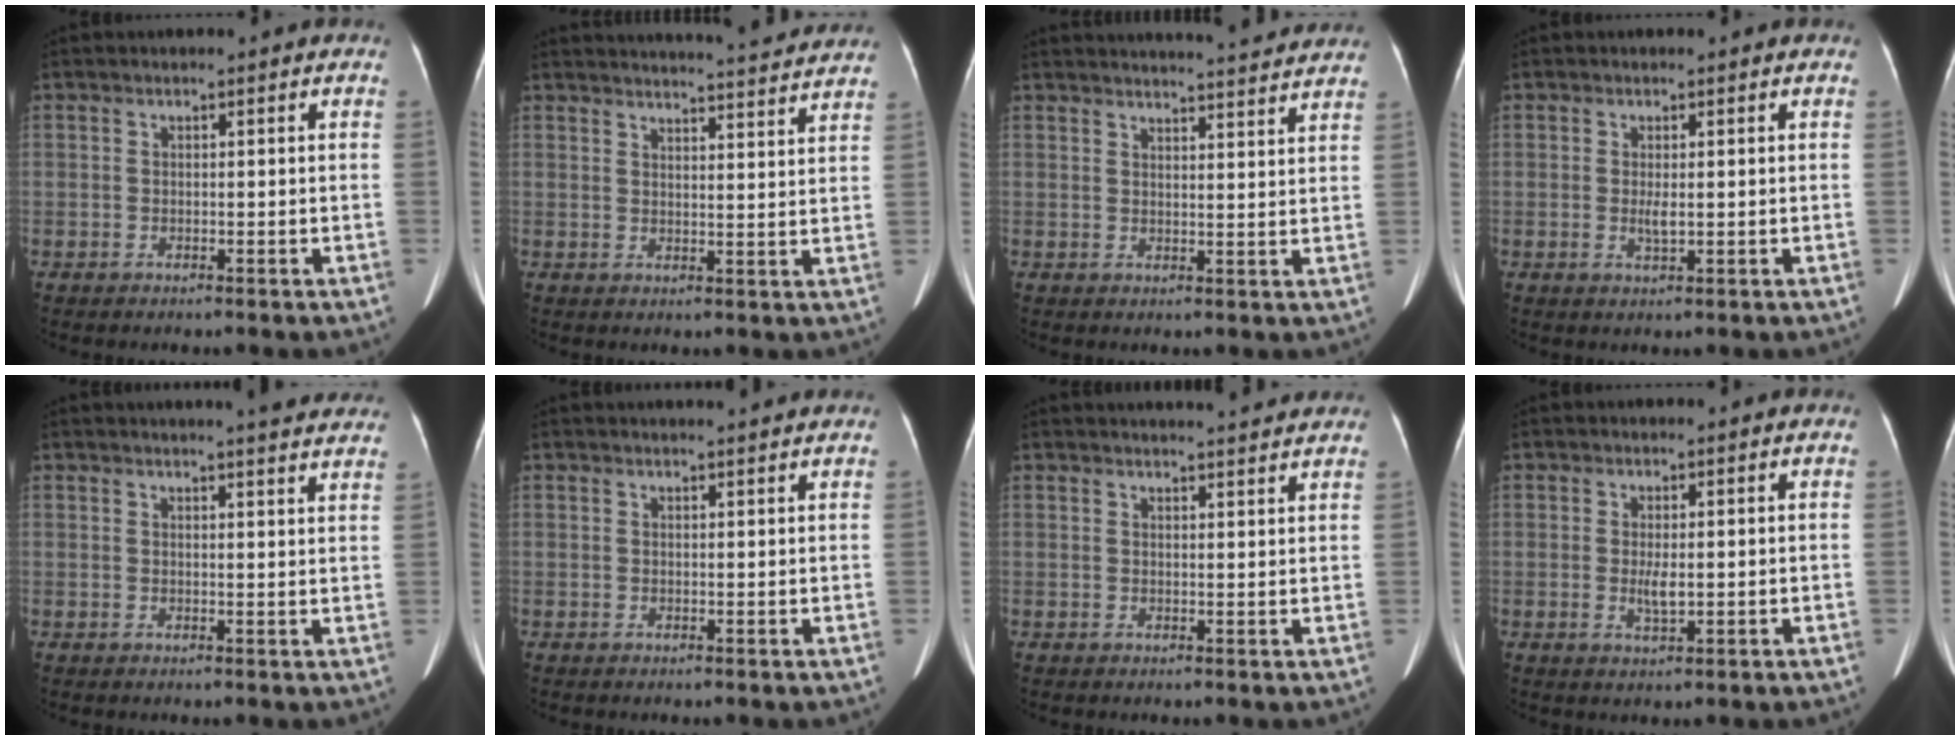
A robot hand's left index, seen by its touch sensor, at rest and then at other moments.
{"total": 18.3, "force": [17.6, 0.7, 5.2], "torque": [-0.076, -0.008, 0.217]}
{"total": 16.2, "force": [15.5, 0.6, 4.6], "torque": [-0.064, -0.002, 0.188]}
{"total": 1.5, "force": [0.1, 0.4, 1.4], "torque": [-0.031, -0.005, 0.004]}
{"total": 11.2, "force": [10.2, 0.7, 4.5], "torque": [-0.051, -0.004, 0.099]}
{"total": 3.9, "force": [3.6, -0.2, 1.3], "torque": [-0.019, 0.012, 0.042]}
{"total": 9.1, "force": [8.6, 0.3, 2.8], "torque": [-0.038, 0.014, 0.097]}
{"total": 2.3, "force": [0.0, 0.6, 2.2], "torque": [-0.043, -0.006, 0.005]}